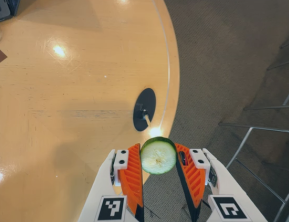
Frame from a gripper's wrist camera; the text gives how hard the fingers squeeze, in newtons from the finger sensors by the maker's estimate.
{"total": 9.0, "left": 9.0, "right": 9.0}